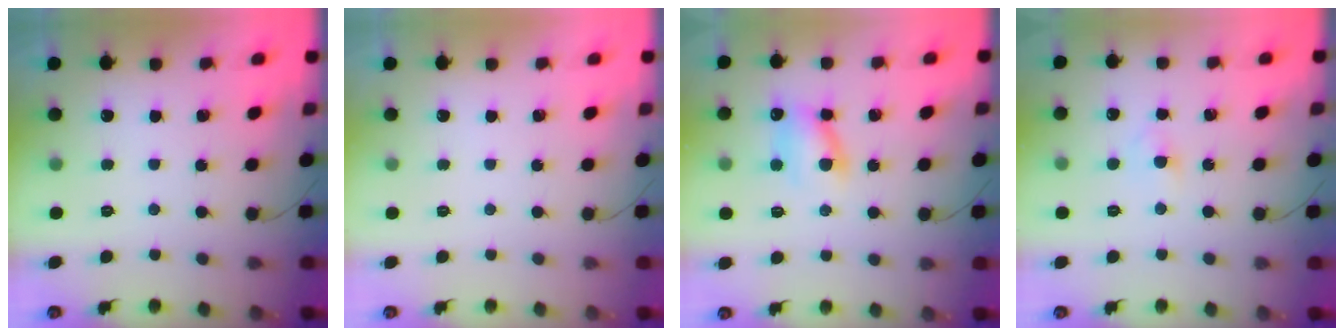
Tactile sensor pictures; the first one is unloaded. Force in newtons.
{"total": 0.0}
{"total": 9.2, "press": 9.1, "slide": 0.9}
{"total": 2.9, "press": 2.6, "slide": 1.2}